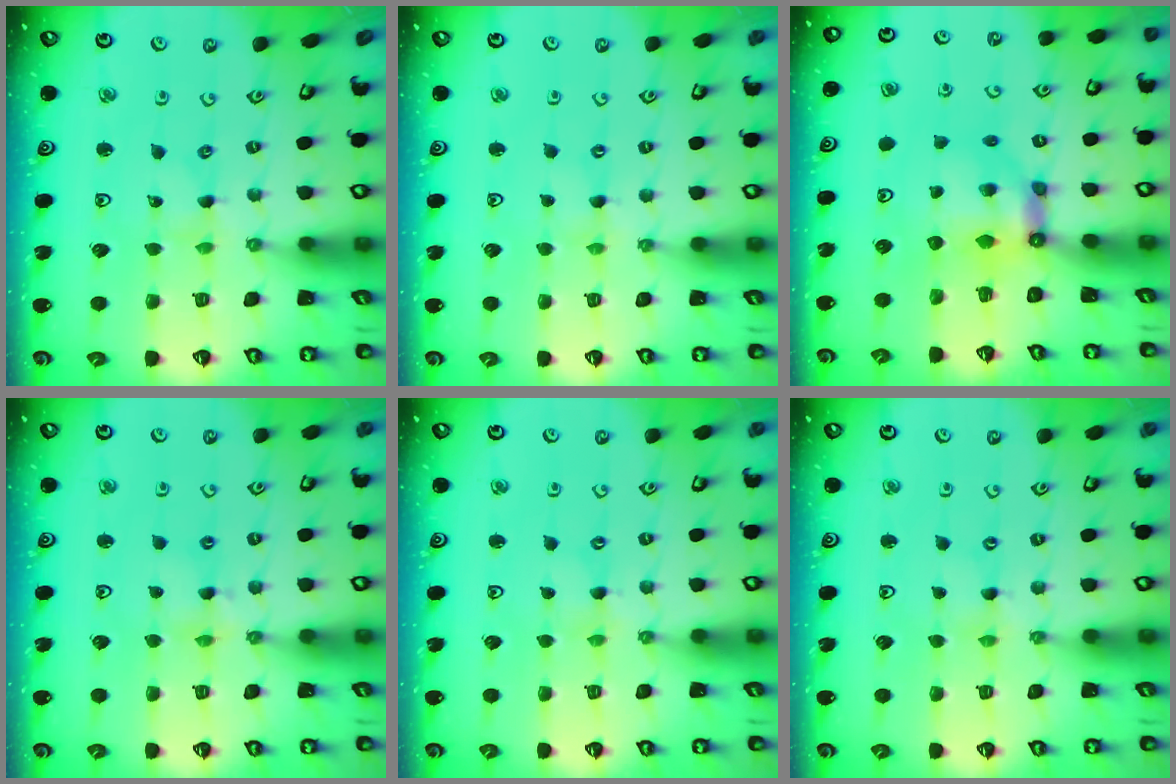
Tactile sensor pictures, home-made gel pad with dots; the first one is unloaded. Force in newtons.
{"total": 1.3, "press": 1.3, "slide": 0.2}
{"total": 6.6, "press": 6.6, "slide": 0.6}
{"total": 4.0, "press": 4.0, "slide": 0.4}
{"total": 0.0}
{"total": 0.0}